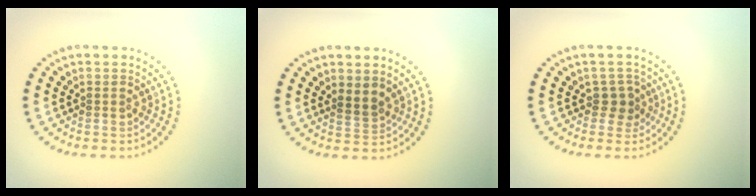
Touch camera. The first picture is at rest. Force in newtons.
{"total": 1.7, "press": 1.4, "slide": 0.9}
{"total": 1.6, "press": 1.3, "slide": 0.9}